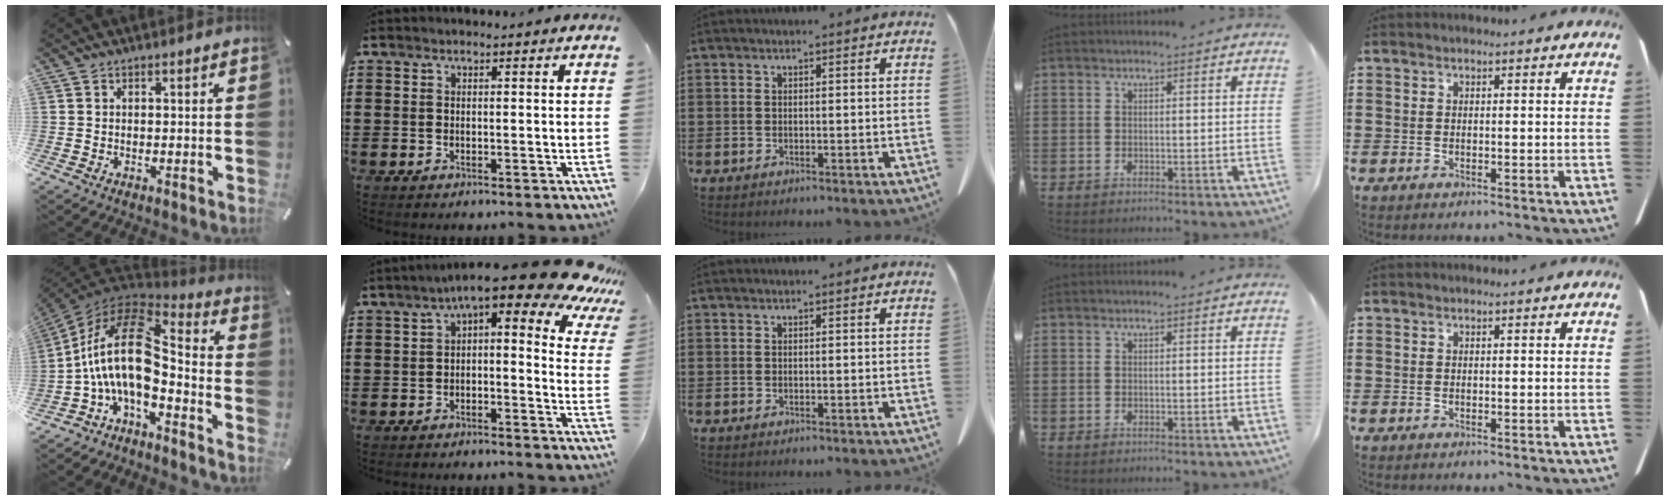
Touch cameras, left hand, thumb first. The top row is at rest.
{"thumb": {"total": 19.3, "force": [-1.1, 10.3, 16.3], "torque": [-0.368, -0.006, -0.024]}, "index": {"total": 9.1, "force": [6.3, 1.2, 6.5], "torque": [-0.114, -0.039, 0.100]}}